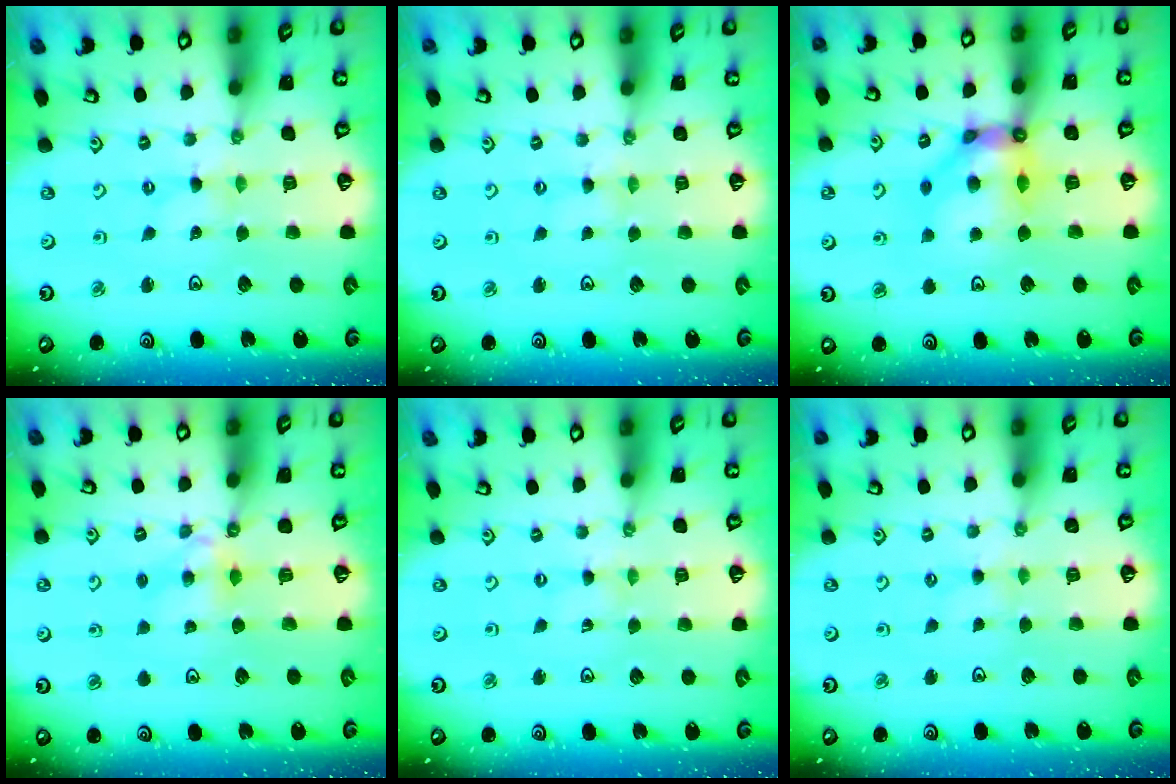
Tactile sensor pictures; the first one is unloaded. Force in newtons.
{"total": 0.7, "press": 0.7, "slide": 0.1}
{"total": 10.6, "press": 10.5, "slide": 1.0}
{"total": 4.6, "press": 4.5, "slide": 0.7}
{"total": 0.0}
{"total": 1.5, "press": 1.4, "slide": 0.4}